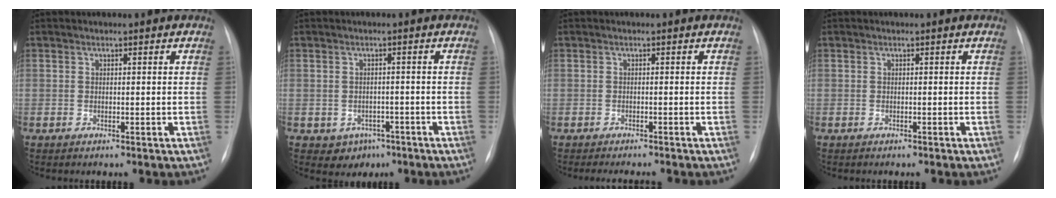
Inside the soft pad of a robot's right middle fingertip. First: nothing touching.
{"total": 3.8, "force": [-1.9, 3.1, 0.9], "torque": [-0.010, 0.008, -0.012]}
{"total": 3.9, "force": [-3.6, 0.6, 1.5], "torque": [-0.014, -0.004, -0.044]}
{"total": 0.0}